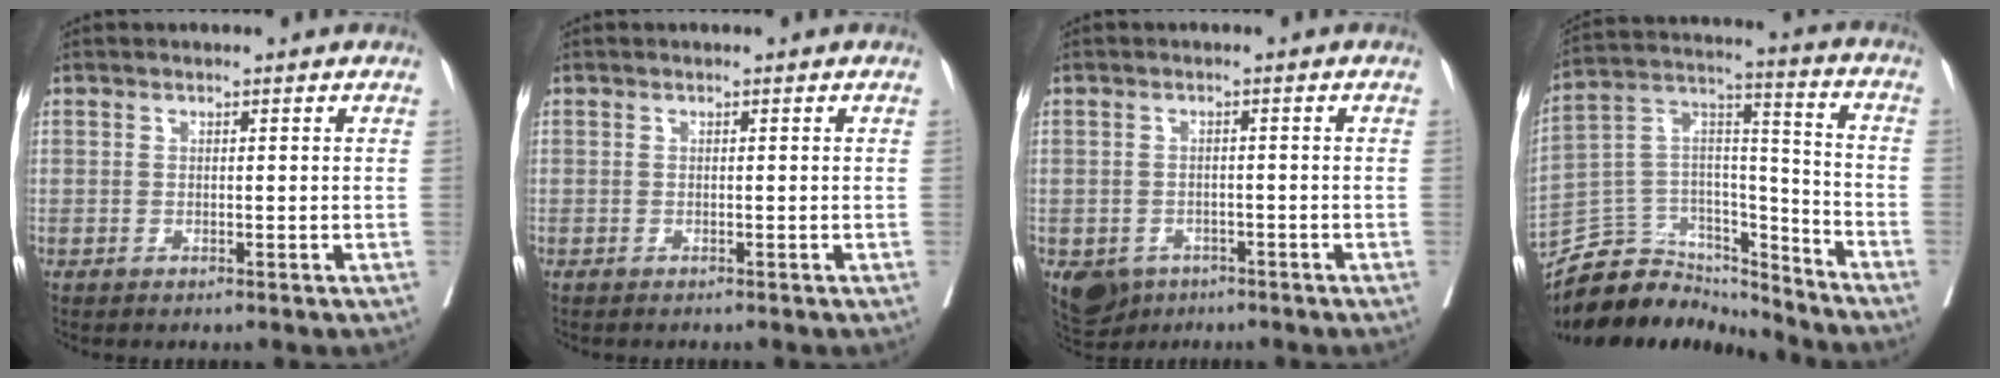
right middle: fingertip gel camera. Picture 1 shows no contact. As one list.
[{"total": 0.0}, {"total": 6.8, "force": [-4.0, 5.0, 2.2], "torque": [-0.042, 0.000, -0.057]}, {"total": 16.9, "force": [-15.9, 5.4, 1.7], "torque": [-0.025, 0.068, -0.270]}]